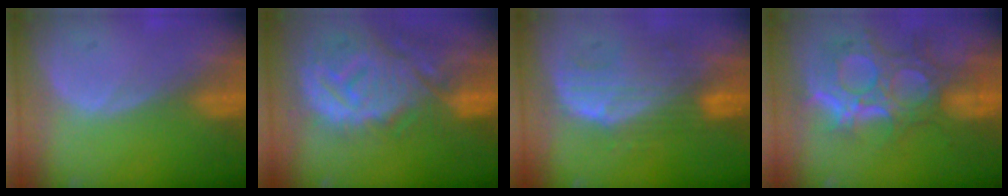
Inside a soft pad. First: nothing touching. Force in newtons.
{"total": 13.6, "press": 11.8, "slide": 6.7}
{"total": 9.2, "press": 8.4, "slide": 3.7}
{"total": 12.0, "press": 10.6, "slide": 5.6}